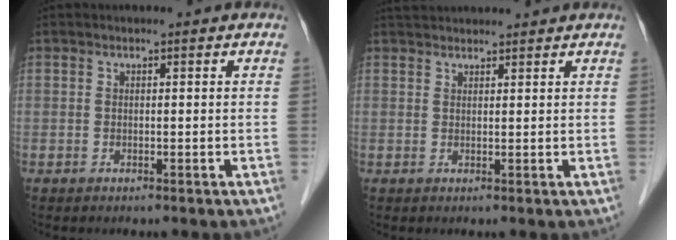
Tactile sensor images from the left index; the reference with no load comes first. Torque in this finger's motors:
{"motor_torque": [0.02, -0.68, 0.18, 0.06]}